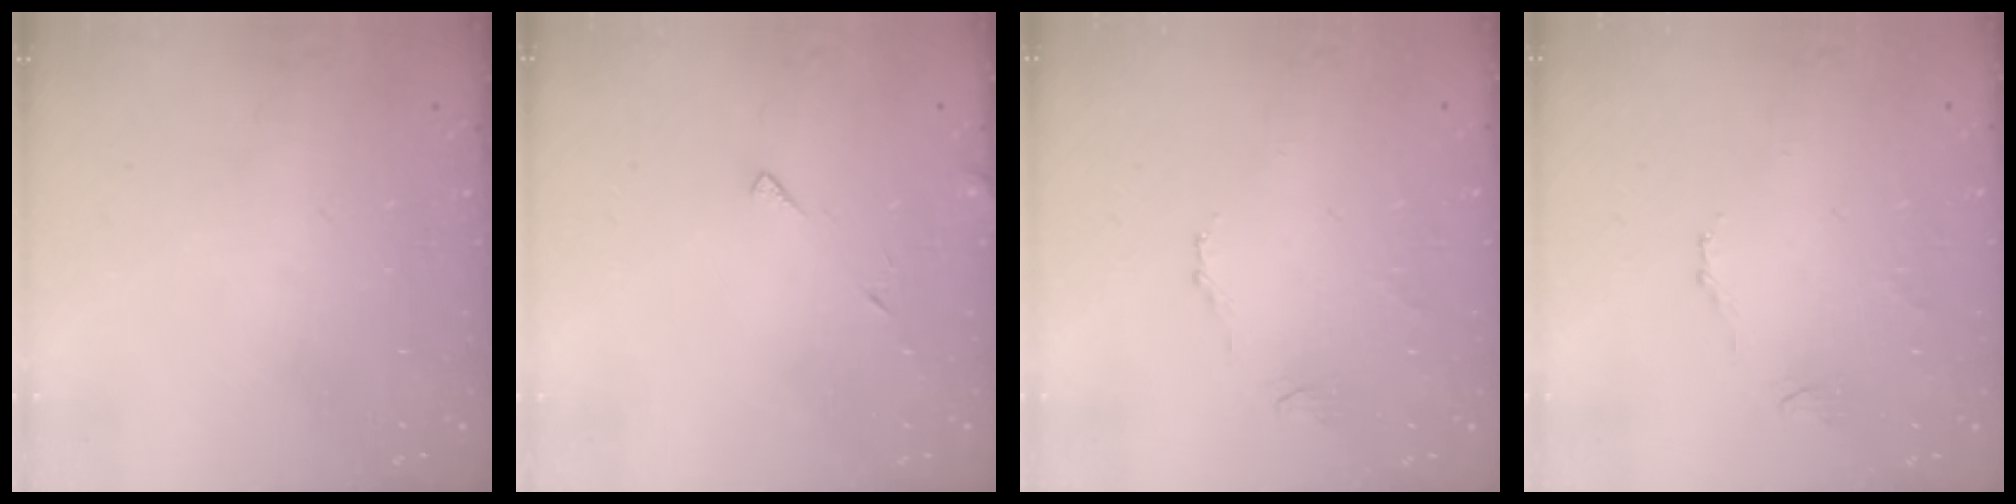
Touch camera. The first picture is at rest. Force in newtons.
{"total": 5.7, "press": 5.7, "slide": 0.6}
{"total": 2.7, "press": 2.6, "slide": 0.6}
{"total": 2.7, "press": 2.6, "slide": 0.6}